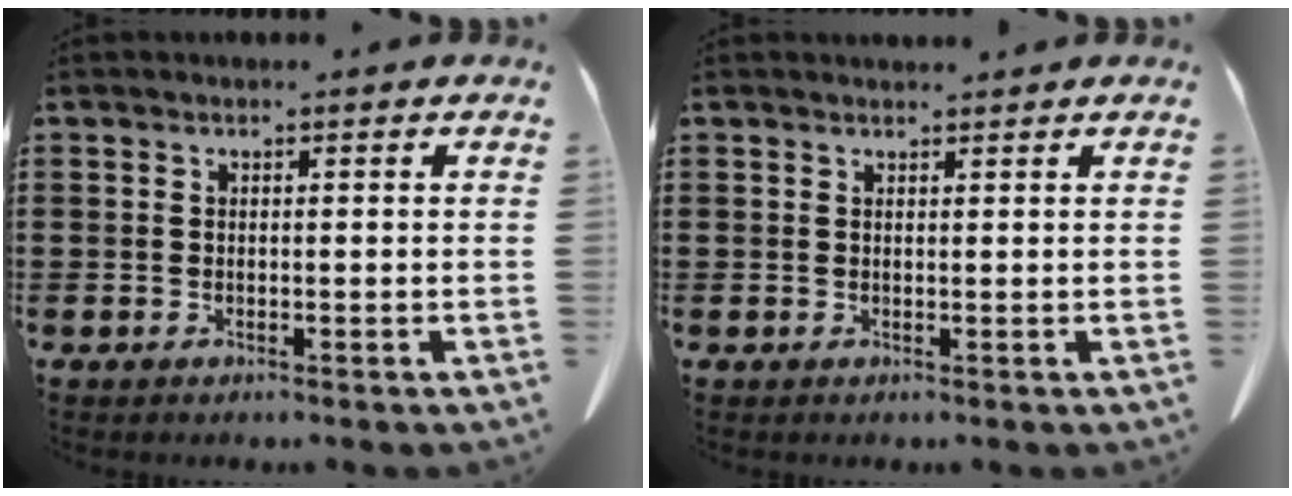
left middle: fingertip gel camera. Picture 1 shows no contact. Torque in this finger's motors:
{"motor_torque": [-0.12, 0.11, 0.00, 0.00]}